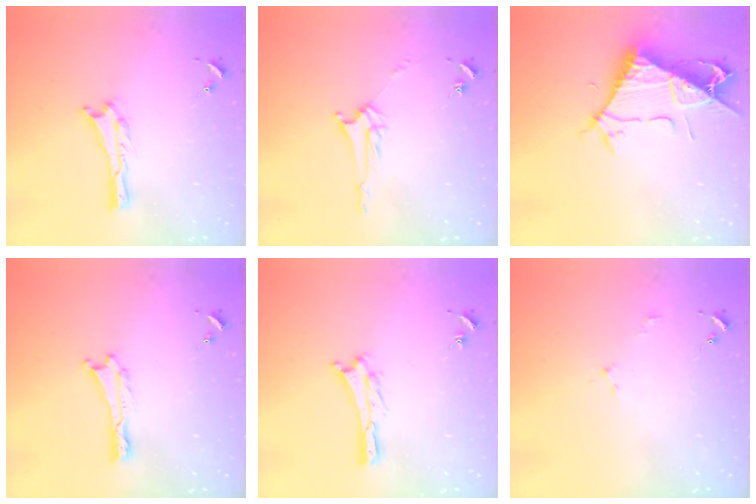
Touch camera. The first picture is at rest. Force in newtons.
{"total": 3.0, "press": 3.0, "slide": 0.3}
{"total": 7.7, "press": 7.7, "slide": 0.8}
{"total": 0.0}
{"total": 0.0}
{"total": 2.2, "press": 2.2, "slide": 0.2}